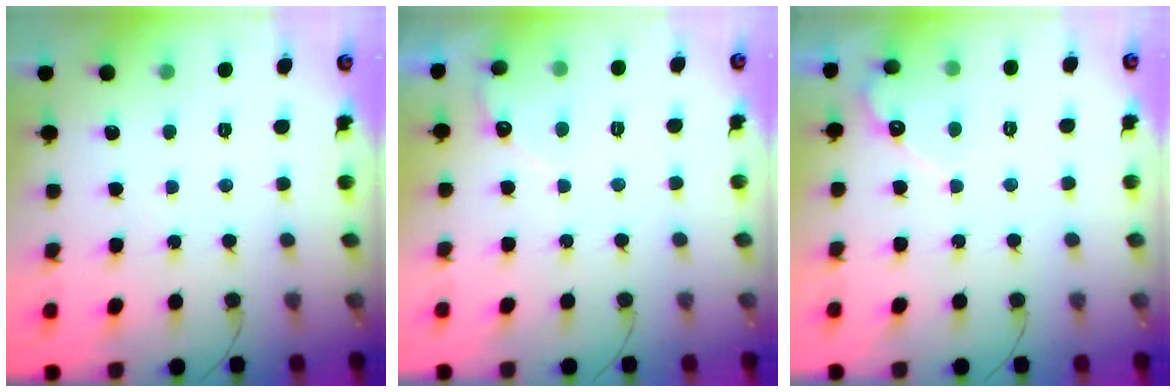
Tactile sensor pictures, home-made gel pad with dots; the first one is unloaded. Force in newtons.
{"total": 2.8, "press": 2.8, "slide": 0.1}
{"total": 3.8, "press": 3.8, "slide": 0.2}